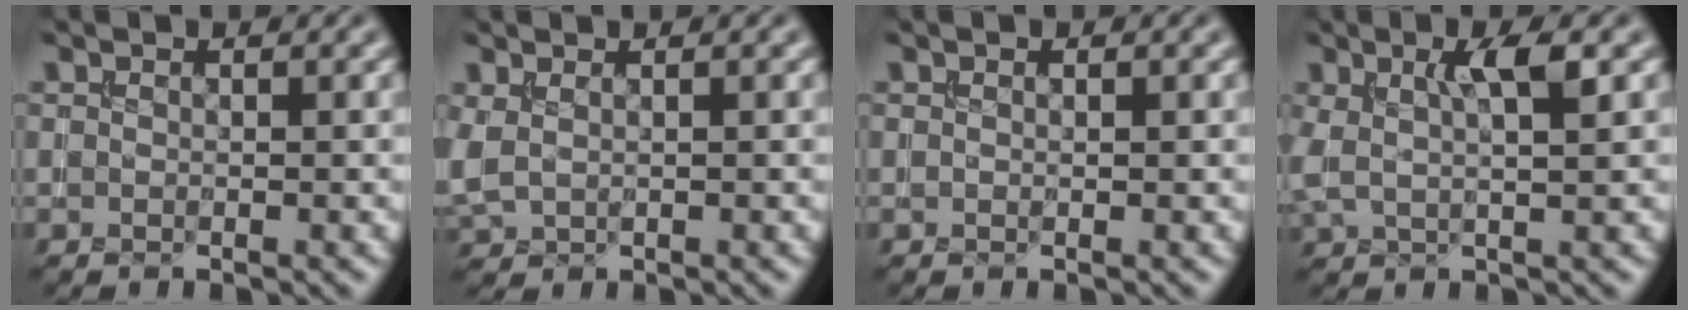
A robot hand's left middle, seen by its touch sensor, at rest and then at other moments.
{"total": 2.0, "force": [0.6, 1.2, 1.4], "torque": [-0.042, 0.001, 0.023]}
{"total": 0.0}
{"total": 3.6, "force": [1.1, 1.1, 3.2], "torque": [-0.066, 0.000, 0.022]}